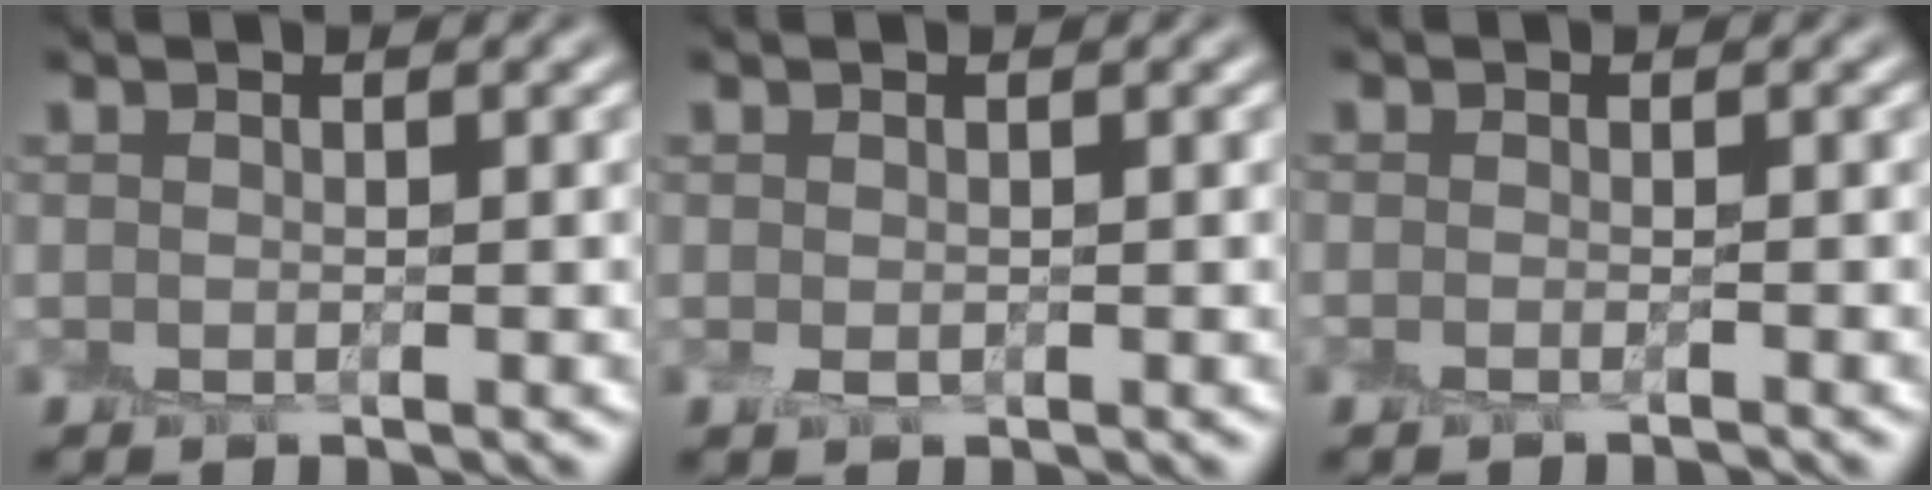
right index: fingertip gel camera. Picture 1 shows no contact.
{"total": 0.8, "force": [-0.2, 0.6, 0.6], "torque": [-0.013, -0.002, -0.001]}
{"total": 1.1, "force": [-0.8, 0.1, 0.7], "torque": [-0.015, -0.008, -0.017]}